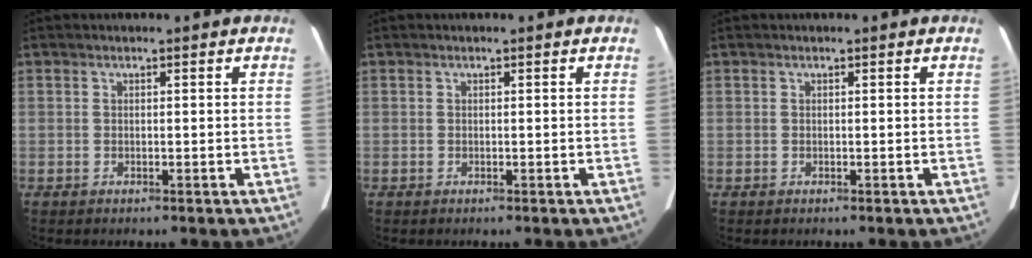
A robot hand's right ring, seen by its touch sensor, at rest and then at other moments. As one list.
[{"total": 0.0}, {"total": 0.0}]